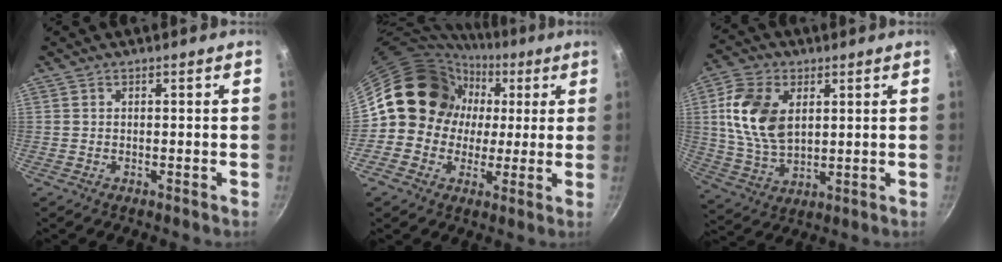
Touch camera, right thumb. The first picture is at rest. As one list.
[{"total": 13.9, "force": [2.2, 12.7, 5.1], "torque": [-0.039, 0.013, 0.025]}, {"total": 13.8, "force": [3.3, 8.8, 10.1], "torque": [-0.183, -0.012, 0.067]}]